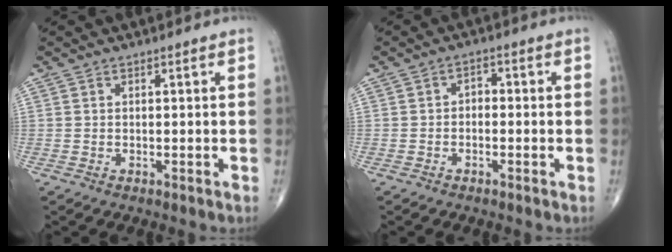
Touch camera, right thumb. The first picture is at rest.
{"total": 2.1, "force": [-0.6, 1.5, 1.3], "torque": [-0.010, 0.015, -0.019]}